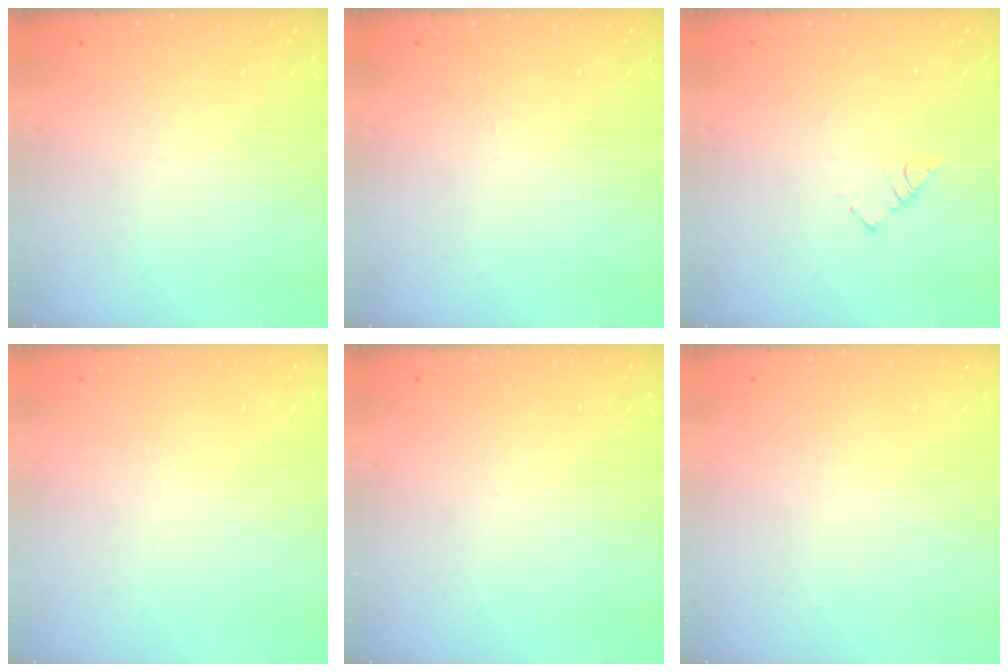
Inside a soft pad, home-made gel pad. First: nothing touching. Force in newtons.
{"total": 2.4, "press": 2.4, "slide": 0.4}
{"total": 2.8, "press": 2.8, "slide": 0.5}
{"total": 1.8, "press": 1.8, "slide": 0.1}
{"total": 0.0}
{"total": 1.6, "press": 1.6, "slide": 0.1}